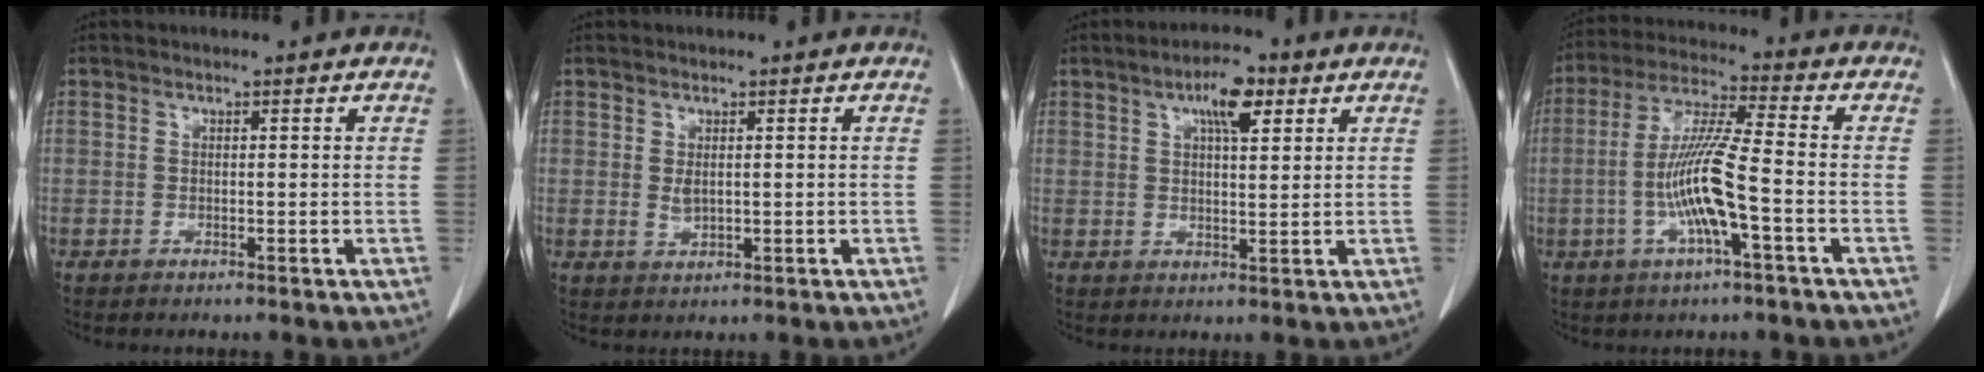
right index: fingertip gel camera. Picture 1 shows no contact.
{"total": 2.0, "force": [0.2, 1.1, 1.7], "torque": [-0.034, -0.001, 0.010]}
{"total": 6.5, "force": [3.2, 2.2, 5.2], "torque": [-0.091, 0.007, 0.052]}
{"total": 11.4, "force": [-2.8, 0.7, 11.0], "torque": [-0.220, 0.002, -0.056]}